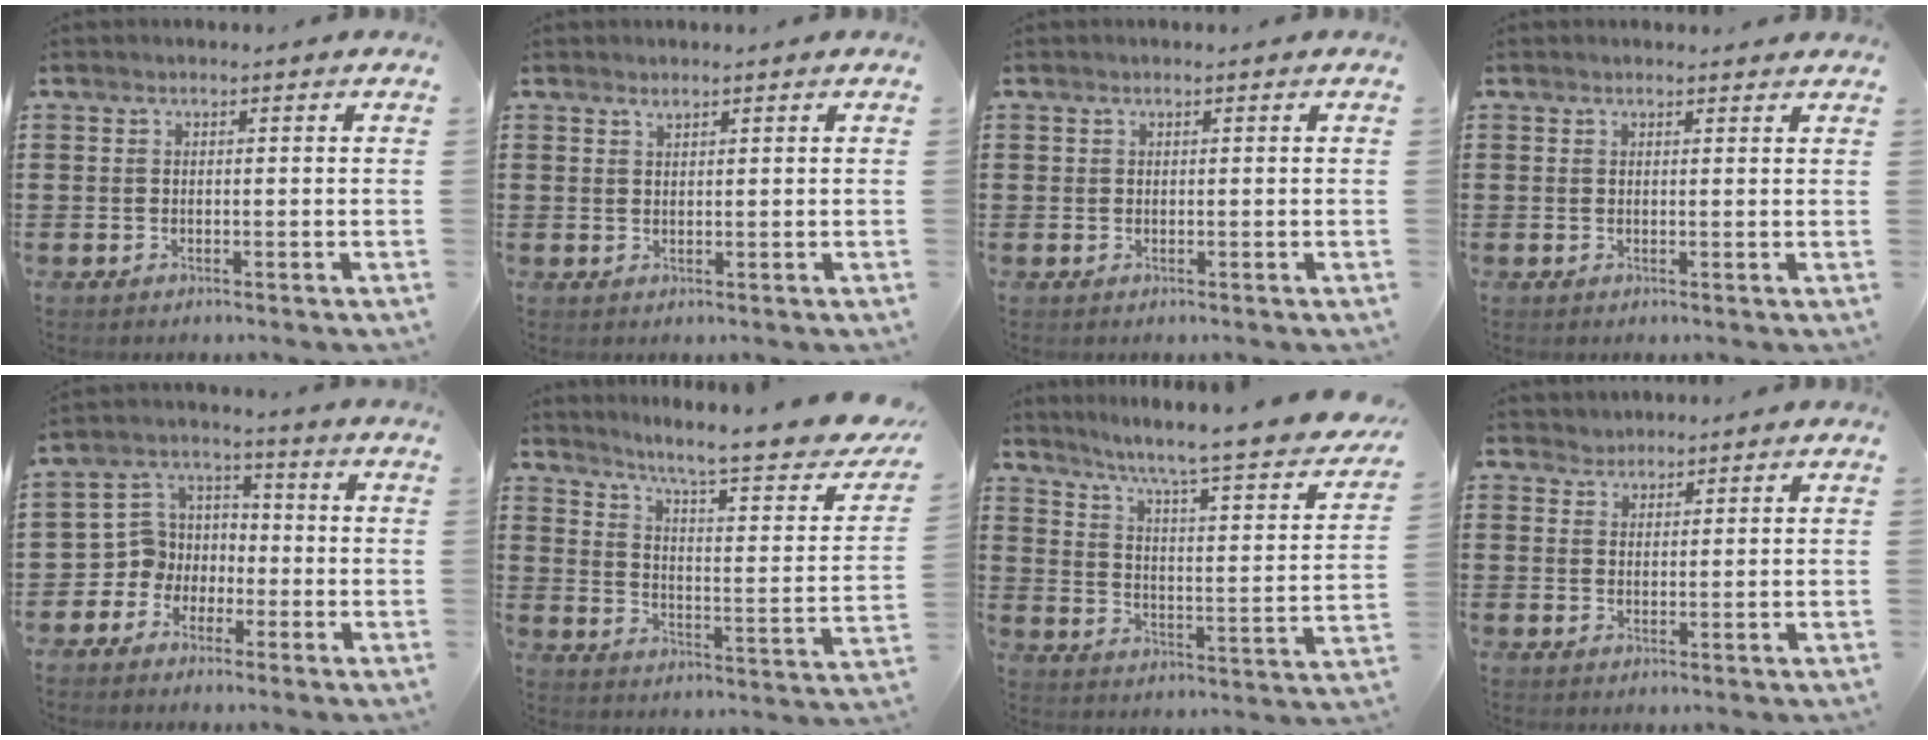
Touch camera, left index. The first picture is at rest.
{"total": 0.8, "force": [0.7, 0.1, 0.4], "torque": [-0.009, 0.000, 0.013]}
{"total": 0.0}
{"total": 0.7, "force": [0.7, 0.1, 0.1], "torque": [-0.003, 0.000, 0.014]}
{"total": 6.1, "force": [-2.5, 5.5, 0.5], "torque": [-0.044, 0.006, -0.053]}
{"total": 8.2, "force": [6.4, 0.1, 5.1], "torque": [-0.108, -0.050, 0.096]}
{"total": 6.0, "force": [4.6, -0.3, 3.8], "torque": [-0.088, -0.049, 0.062]}
{"total": 2.0, "force": [1.8, 0.9, -0.2], "torque": [-0.004, 0.007, 0.036]}